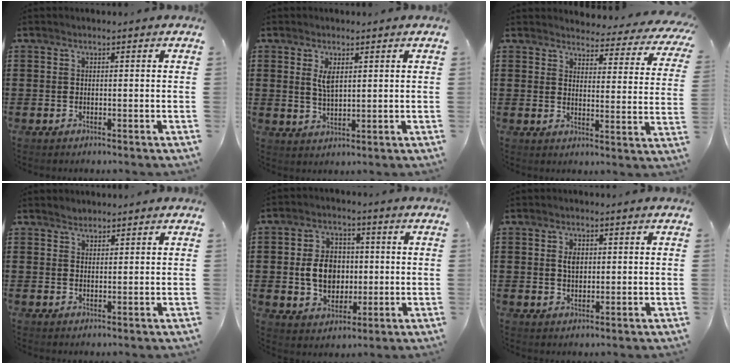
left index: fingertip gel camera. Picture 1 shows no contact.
{"total": 3.2, "force": [1.4, 1.1, 2.6], "torque": [-0.049, 0.000, 0.022]}
{"total": 3.6, "force": [3.5, 0.4, 0.7], "torque": [-0.027, -0.031, 0.057]}
{"total": 1.3, "force": [1.2, 0.4, -0.1], "torque": [-0.001, 0.001, 0.024]}
{"total": 7.6, "force": [0.0, 5.8, 4.9], "torque": [-0.104, 0.006, -0.008]}
{"total": 2.5, "force": [0.7, 1.4, 2.0], "torque": [-0.043, 0.008, 0.011]}